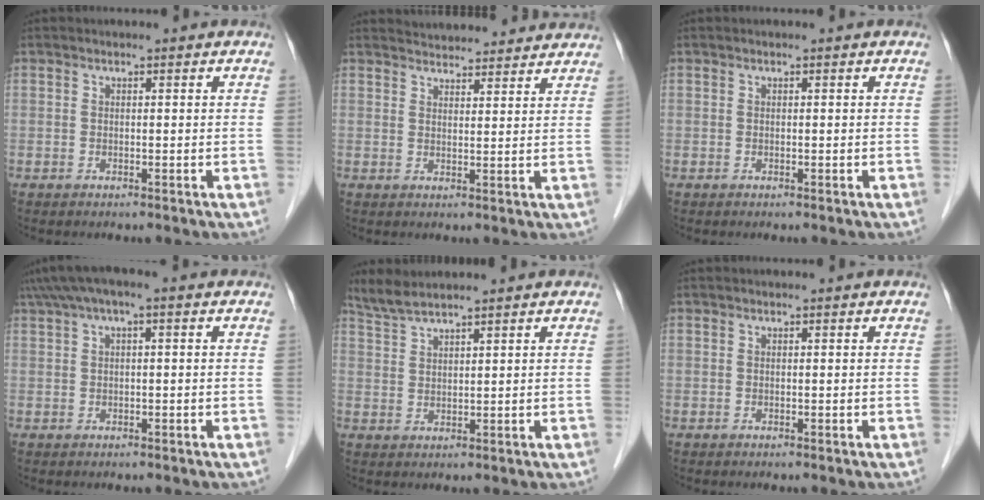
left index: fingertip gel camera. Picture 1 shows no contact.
{"total": 10.9, "force": [10.6, 1.9, 1.9], "torque": [-0.016, 0.024, 0.126]}
{"total": 0.0}
{"total": 4.6, "force": [2.1, 0.9, 3.9], "torque": [-0.081, 0.034, 0.037]}
{"total": 4.2, "force": [3.8, -0.3, 1.7], "torque": [-0.043, 0.019, 0.082]}
{"total": 0.0}